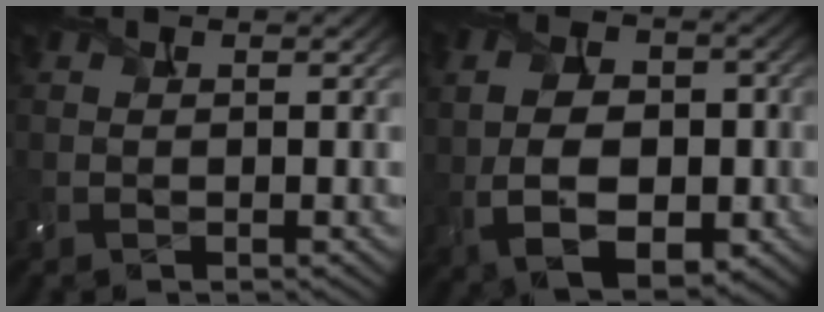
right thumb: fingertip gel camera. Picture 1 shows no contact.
{"total": 10.8, "force": [-1.0, 7.0, 8.2], "torque": [-0.158, -0.002, -0.017]}